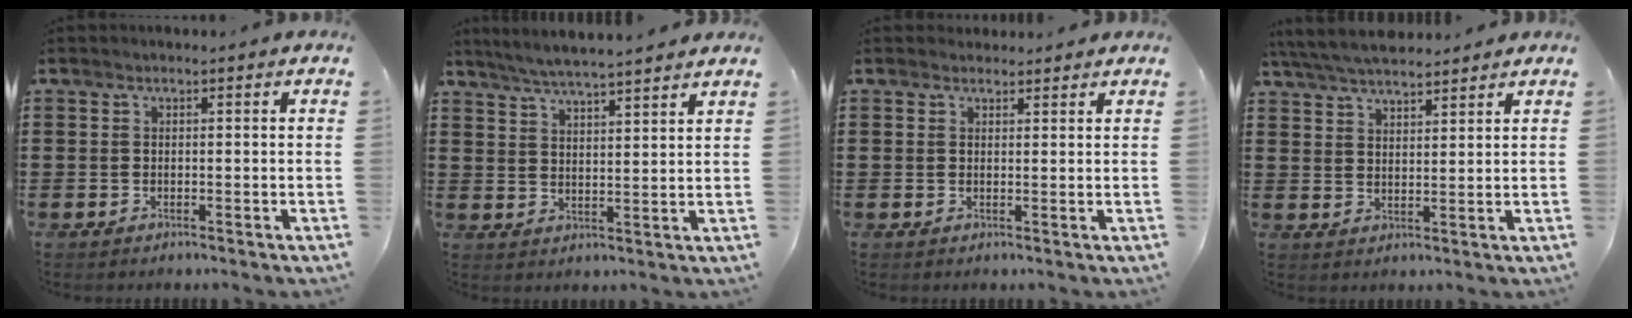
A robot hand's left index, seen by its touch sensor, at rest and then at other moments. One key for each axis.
{"total": 4.7, "fx": 4.5, "fy": -0.3, "fz": 1.4, "tx": -0.041, "ty": -0.019, "tz": 0.078}
{"total": 1.6, "fx": 1.5, "fy": 0.5, "fz": 0.1, "tx": -0.004, "ty": 0.004, "tz": 0.030}
{"total": 5.2, "fx": 4.9, "fy": 0.7, "fz": 1.5, "tx": -0.046, "ty": -0.013, "tz": 0.090}